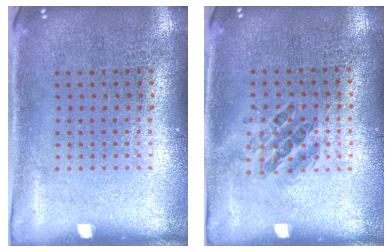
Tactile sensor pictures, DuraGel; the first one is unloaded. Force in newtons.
{"total": 0.9, "press": 0.7, "slide": 0.4}